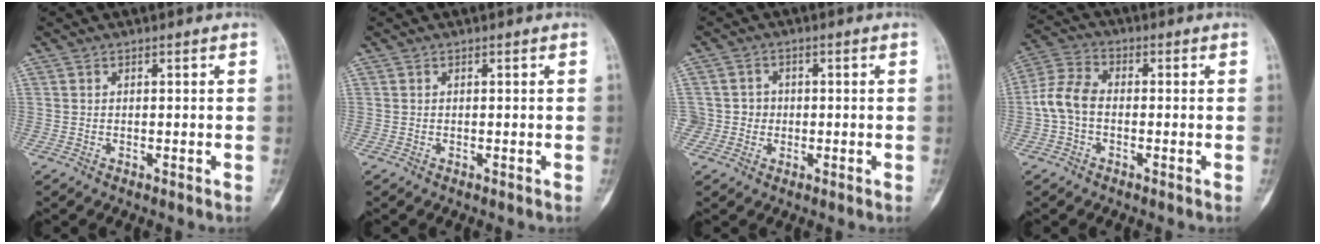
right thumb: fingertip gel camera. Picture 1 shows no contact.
{"total": 0.0}
{"total": 3.7, "force": [-0.4, 3.6, 0.1], "torque": [0.031, 0.012, -0.011]}
{"total": 7.1, "force": [-1.1, 4.8, 5.1], "torque": [-0.104, 0.021, -0.034]}